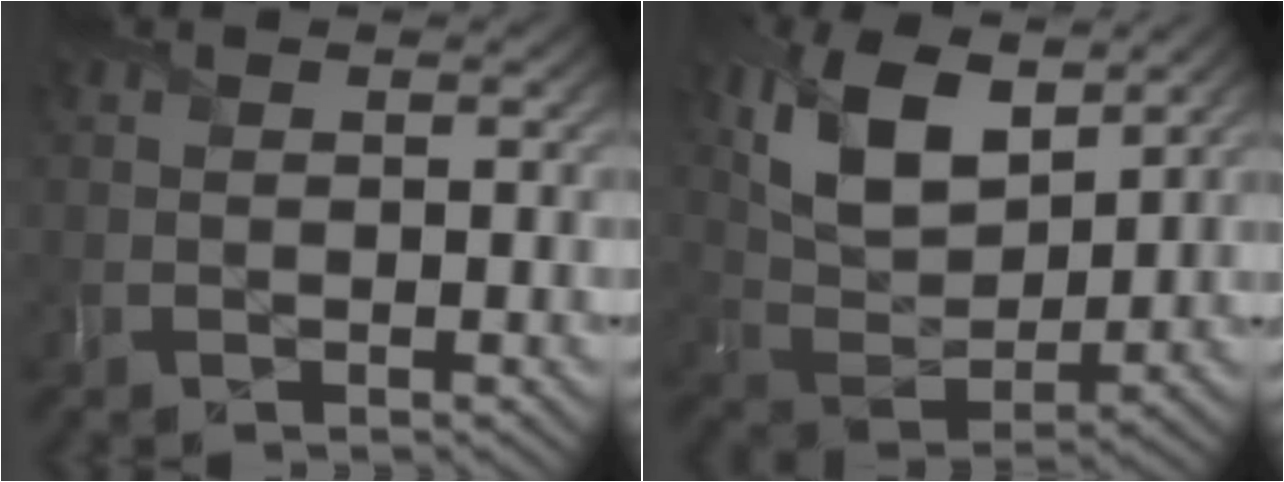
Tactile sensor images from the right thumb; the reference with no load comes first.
{"total": 11.5, "force": [5.7, 6.1, 7.9], "torque": [-0.179, 0.000, 0.113]}